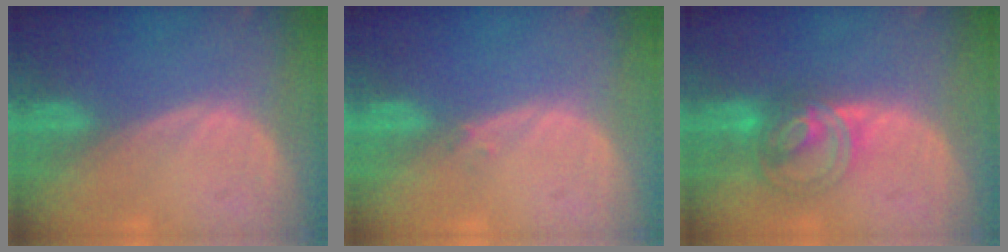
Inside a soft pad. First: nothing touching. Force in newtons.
{"total": 0.7, "press": 0.7, "slide": 0.1}
{"total": 6.9, "press": 6.5, "slide": 2.2}